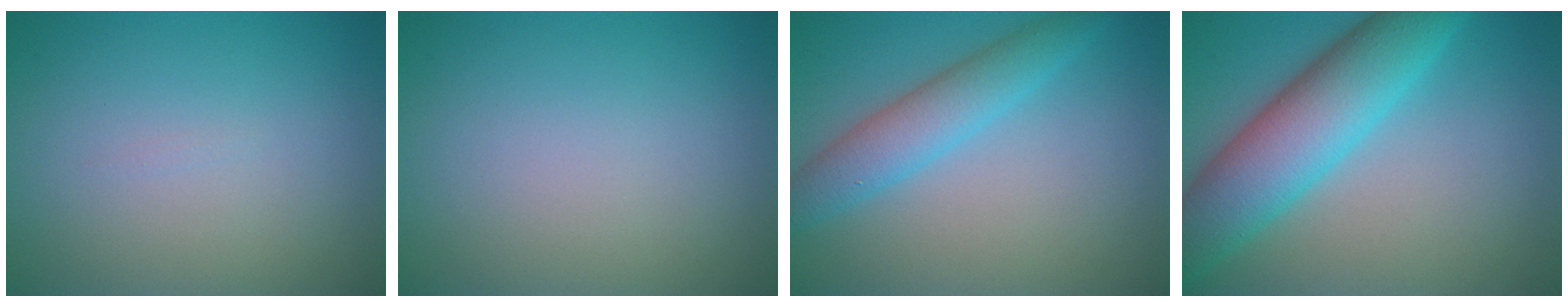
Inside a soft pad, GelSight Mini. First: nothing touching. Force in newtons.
{"total": 0.0}
{"total": 3.9, "press": 3.9, "slide": 0.1}
{"total": 8.5, "press": 8.5, "slide": 0.4}